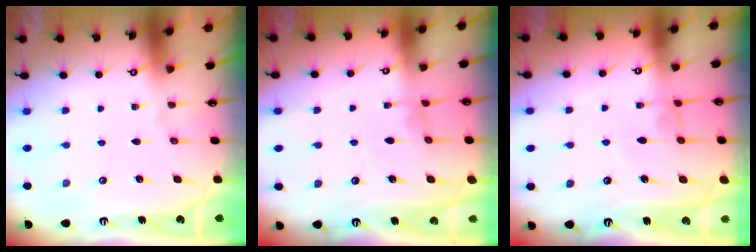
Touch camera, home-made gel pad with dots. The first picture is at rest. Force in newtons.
{"total": 1.0, "press": 0.9, "slide": 0.3}
{"total": 0.8, "press": 0.8, "slide": 0.3}